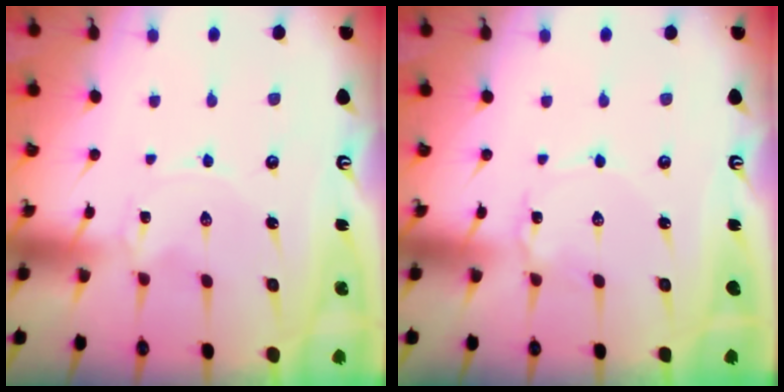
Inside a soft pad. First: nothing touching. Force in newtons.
{"total": 1.7, "press": 1.7, "slide": 0.2}